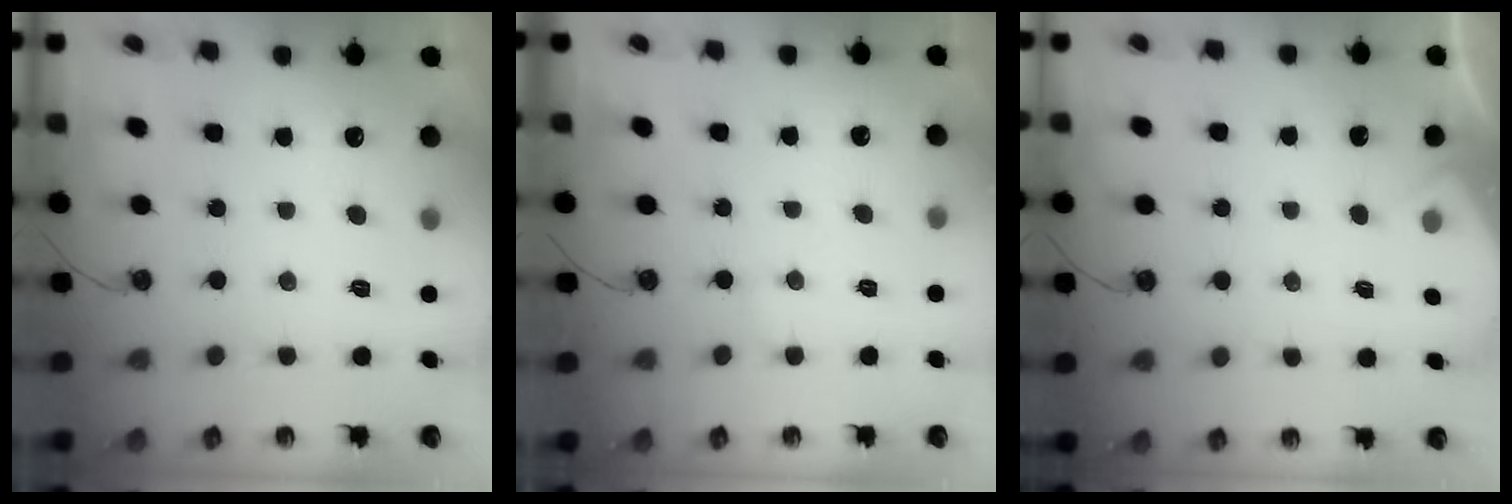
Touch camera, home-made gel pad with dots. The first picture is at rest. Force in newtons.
{"total": 2.6, "press": 2.5, "slide": 0.5}
{"total": 2.5, "press": 2.4, "slide": 0.4}